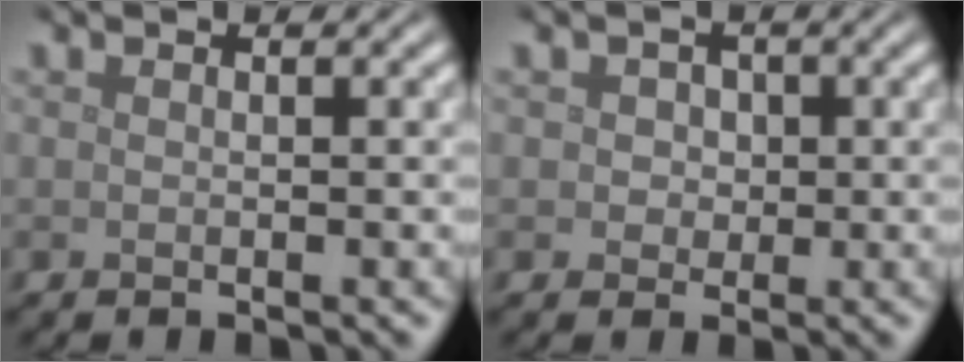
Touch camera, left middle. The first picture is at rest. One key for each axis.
{"total": 1.9, "fx": 0.5, "fy": 1.6, "fz": 0.9, "tx": -0.007, "ty": 0.008, "tz": 0.001}